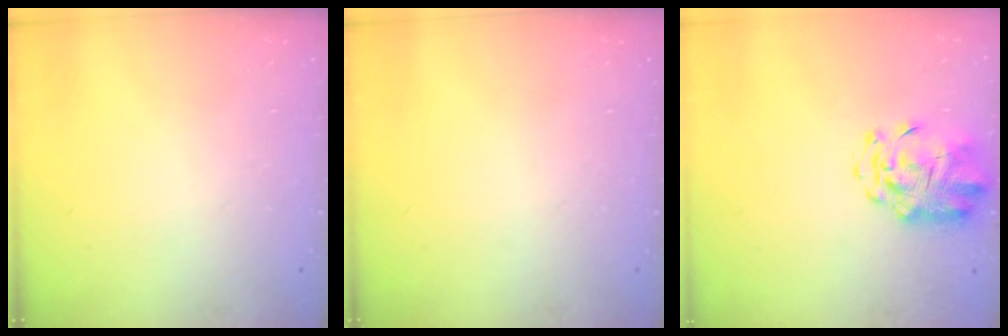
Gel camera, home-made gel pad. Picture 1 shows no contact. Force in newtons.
{"total": 0.0}
{"total": 3.6, "press": 3.3, "slide": 1.4}